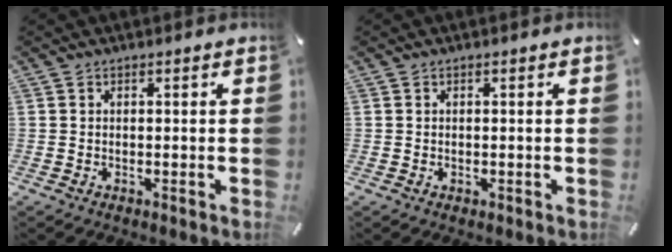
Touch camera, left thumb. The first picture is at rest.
{"total": 0.5, "force": [0.0, 0.5, 0.2], "torque": [-0.004, 0.002, -0.001]}